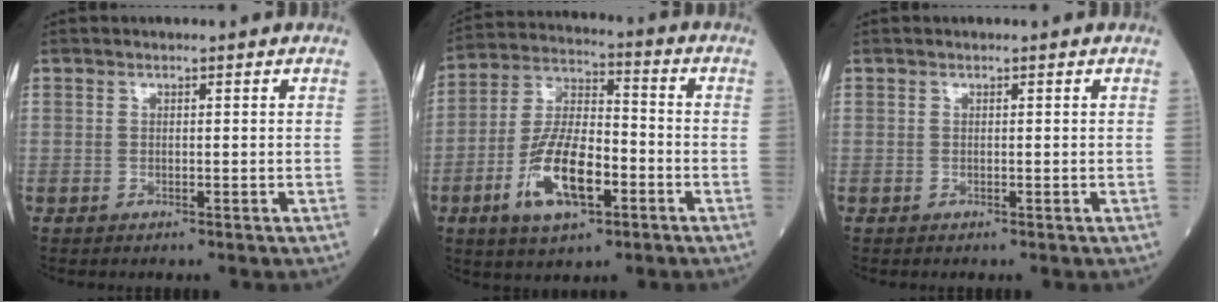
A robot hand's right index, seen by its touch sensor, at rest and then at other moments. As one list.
[{"total": 13.2, "force": [-5.1, 4.9, 11.2], "torque": [-0.229, 0.003, -0.090]}, {"total": 0.0}]